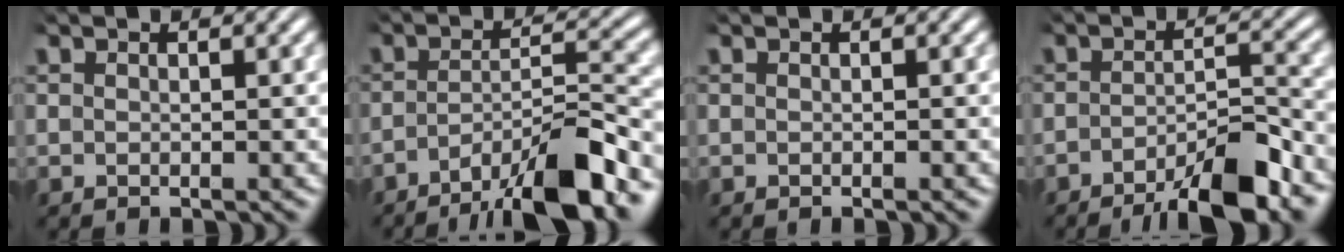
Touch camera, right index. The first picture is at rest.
{"total": 8.0, "force": [-5.4, 1.7, 5.7], "torque": [-0.079, -0.013, -0.080]}
{"total": 0.0}
{"total": 6.6, "force": [-4.8, 1.2, 4.4], "torque": [-0.053, -0.007, -0.076]}